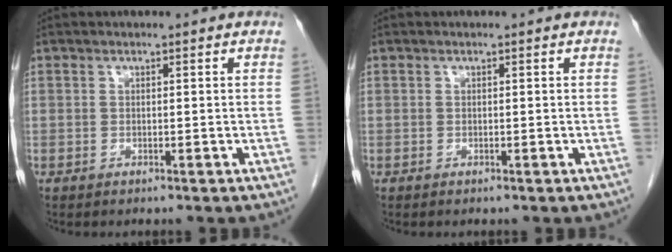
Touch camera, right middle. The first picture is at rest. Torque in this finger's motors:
{"motor_torque": [0.16, -0.20, -0.01, 0.01]}